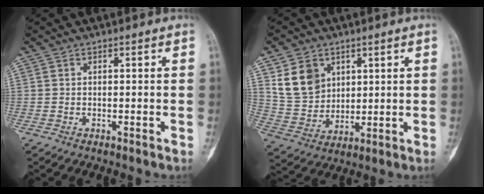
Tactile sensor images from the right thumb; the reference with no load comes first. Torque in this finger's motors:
{"motor_torque": [0.91, 1.02, -0.11, 0.23, 0.05]}